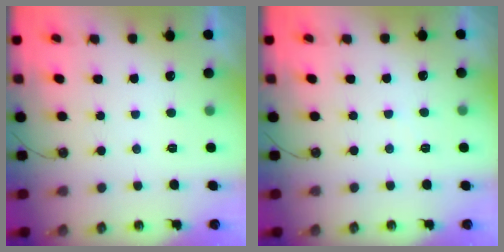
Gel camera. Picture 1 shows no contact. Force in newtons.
{"total": 3.2, "press": 3.2, "slide": 0.6}